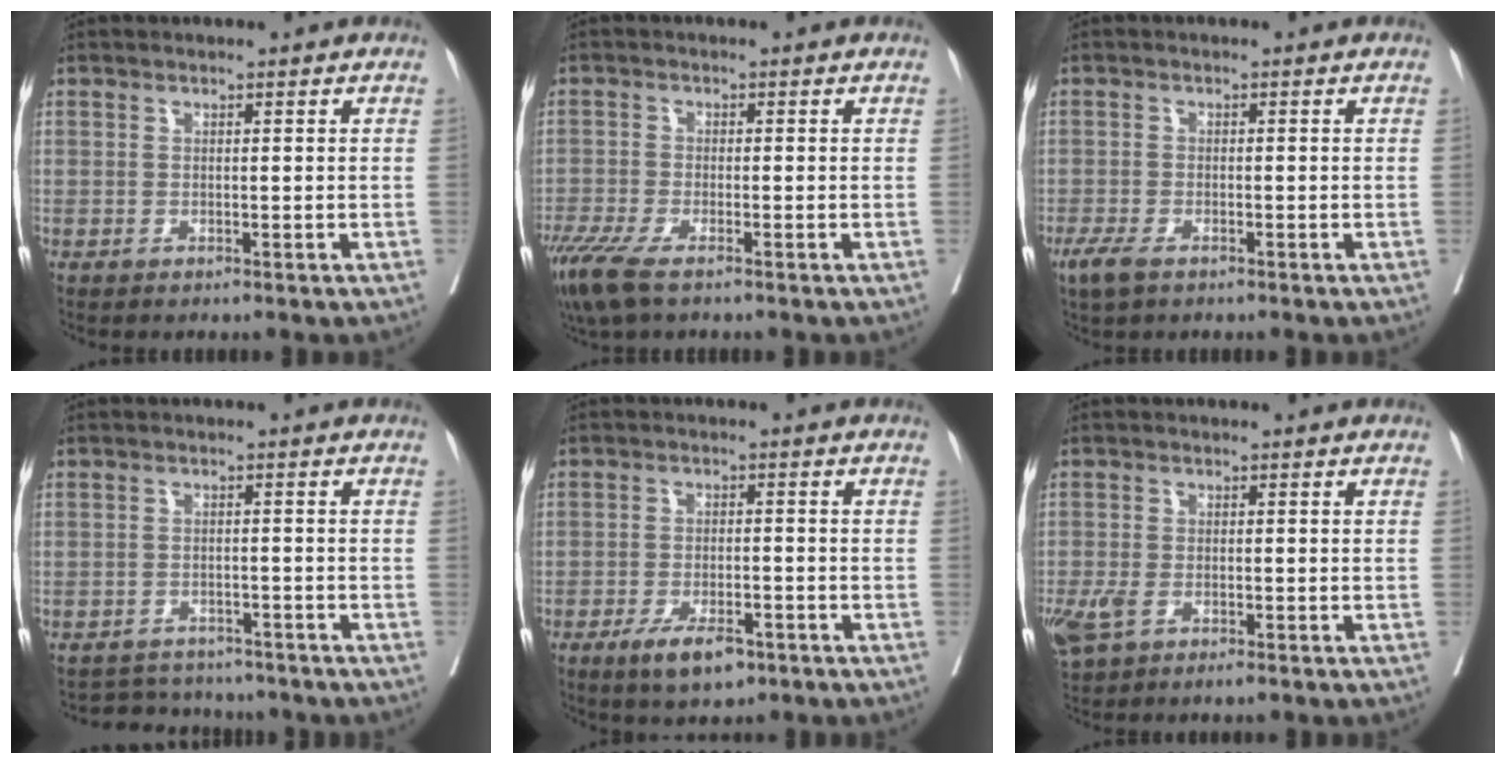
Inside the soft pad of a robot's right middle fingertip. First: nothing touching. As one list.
[{"total": 6.1, "force": [-4.2, 1.3, 4.2], "torque": [-0.081, -0.017, -0.077]}, {"total": 3.2, "force": [-2.0, 1.3, 2.2], "torque": [-0.047, -0.006, -0.034]}, {"total": 6.4, "force": [-6.0, 2.2, 0.6], "torque": [-0.001, 0.010, -0.078]}, {"total": 6.0, "force": [-3.7, 2.3, 4.2], "torque": [-0.075, -0.005, -0.054]}, {"total": 5.9, "force": [-2.8, 2.9, 4.3], "torque": [-0.096, -0.010, -0.046]}]